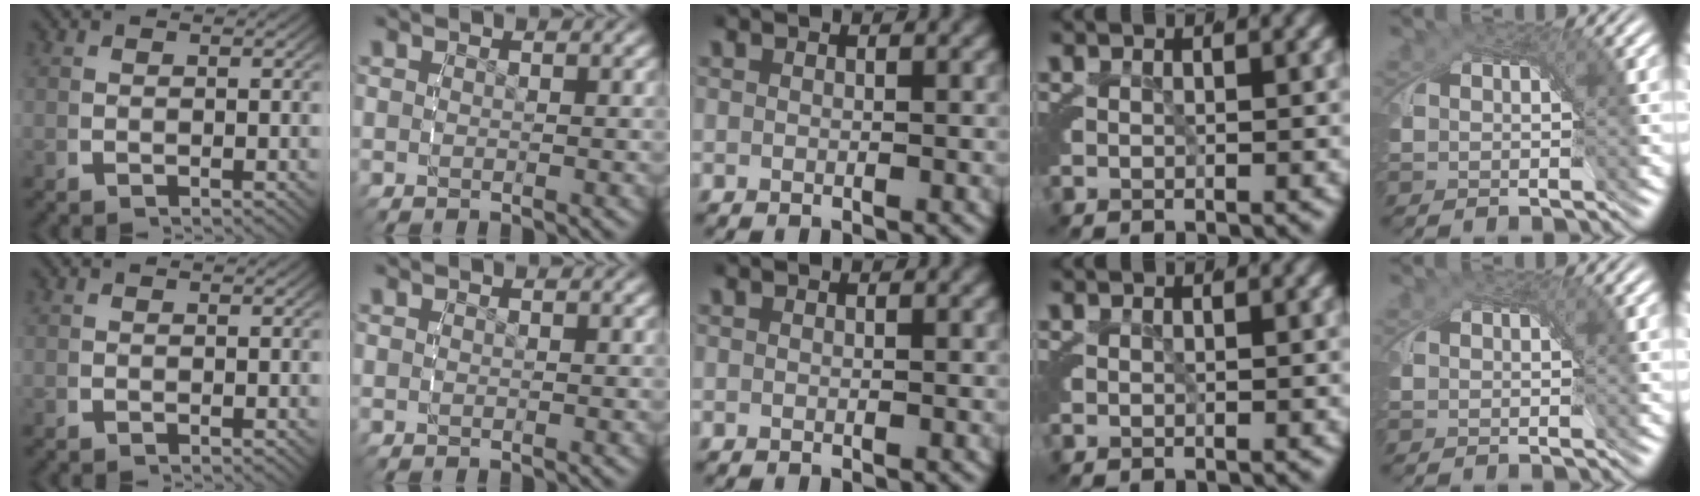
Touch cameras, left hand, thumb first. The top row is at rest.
{}